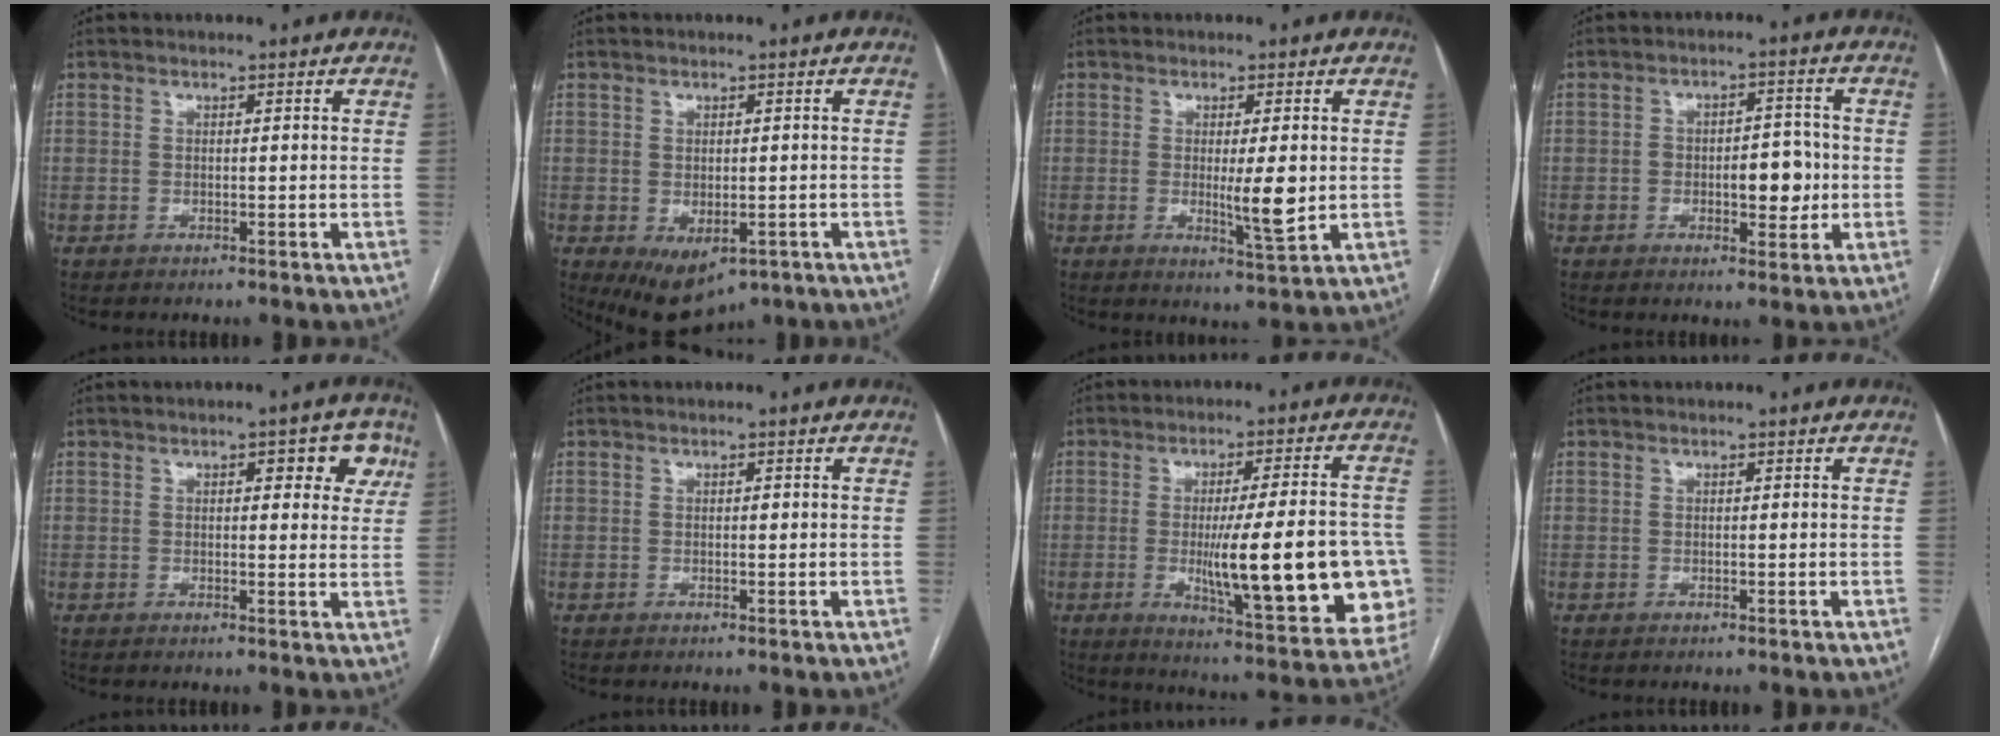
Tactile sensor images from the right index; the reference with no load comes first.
{"total": 7.1, "force": [-3.4, 4.0, 4.8], "torque": [-0.070, -0.013, -0.038]}
{"total": 5.5, "force": [-0.1, 0.7, 5.4], "torque": [-0.083, -0.011, -0.002]}
{"total": 6.6, "force": [-1.0, 3.0, 5.8], "torque": [-0.079, 0.011, -0.010]}
{"total": 5.5, "force": [2.5, 2.3, 4.4], "torque": [-0.036, 0.013, 0.023]}
{"total": 0.0}
{"total": 21.5, "force": [-3.6, 3.4, 21.0], "torque": [-0.221, 0.001, -0.031]}
{"total": 0.0}